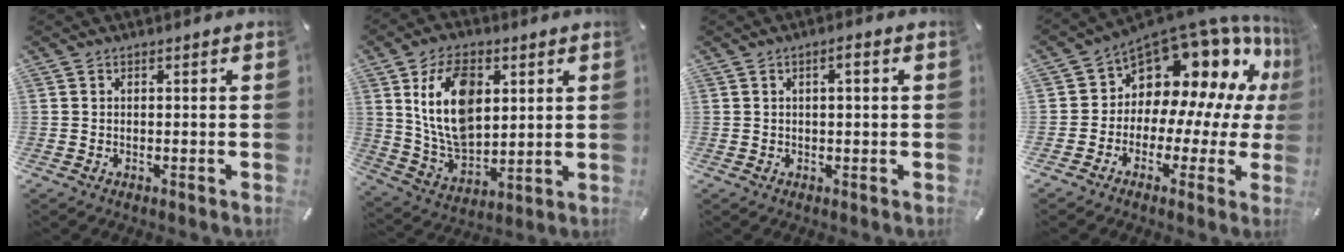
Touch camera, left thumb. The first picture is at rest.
{"total": 15.8, "force": [4.8, 10.0, 11.3], "torque": [-0.245, -0.002, 0.084]}
{"total": 1.9, "force": [0.3, 0.6, 1.8], "torque": [-0.034, 0.005, 0.004]}
{"total": 13.4, "force": [8.2, 8.6, 6.1], "torque": [-0.094, -0.094, 0.144]}